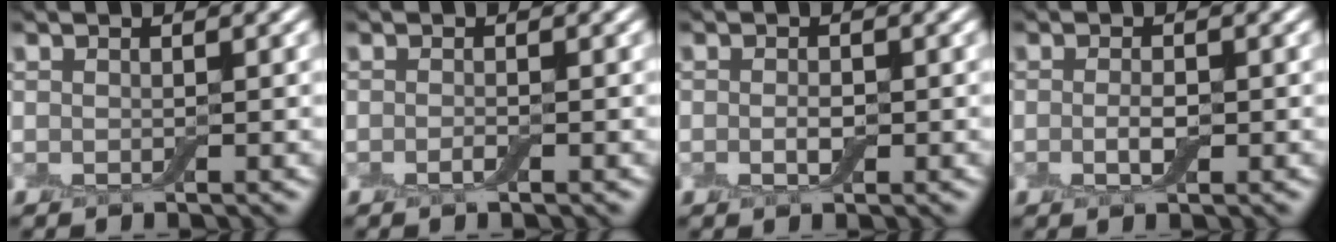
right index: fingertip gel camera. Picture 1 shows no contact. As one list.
[{"total": 0.7, "force": [-0.4, 0.1, 0.6], "torque": [-0.014, -0.002, -0.008]}, {"total": 1.3, "force": [-0.2, 0.7, 1.1], "torque": [-0.022, 0.000, -0.005]}, {"total": 1.6, "force": [-0.3, 0.7, 1.5], "torque": [-0.032, -0.003, -0.008]}]